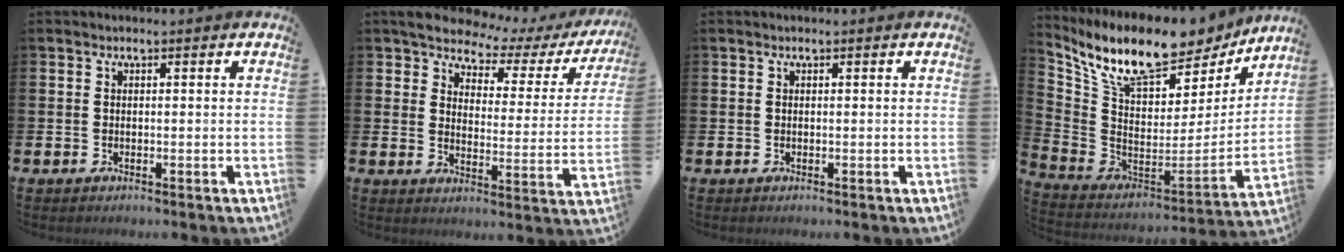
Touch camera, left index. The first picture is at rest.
{"total": 6.5, "force": [5.8, 2.2, 1.9], "torque": [-0.053, -0.043, 0.095]}
{"total": 0.0}
{"total": 11.9, "force": [9.7, 4.4, 5.3], "torque": [-0.135, -0.062, 0.171]}